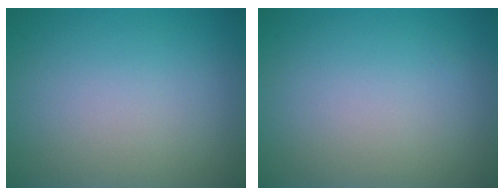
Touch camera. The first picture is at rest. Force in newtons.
{"total": 0.0}